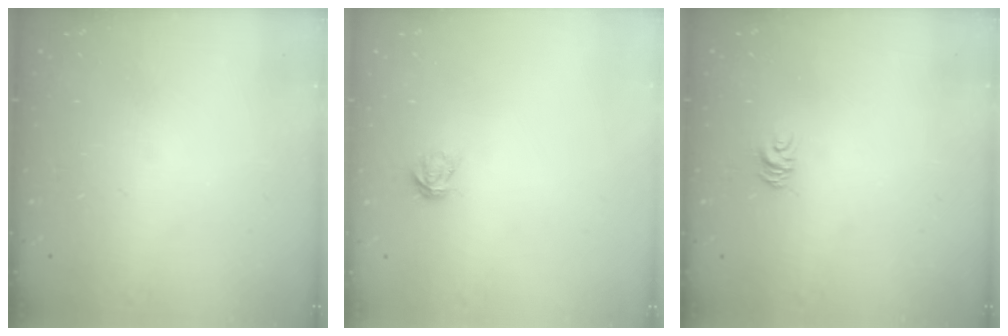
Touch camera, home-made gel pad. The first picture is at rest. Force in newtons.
{"total": 3.7, "press": 3.7, "slide": 0.1}
{"total": 5.3, "press": 5.3, "slide": 0.4}